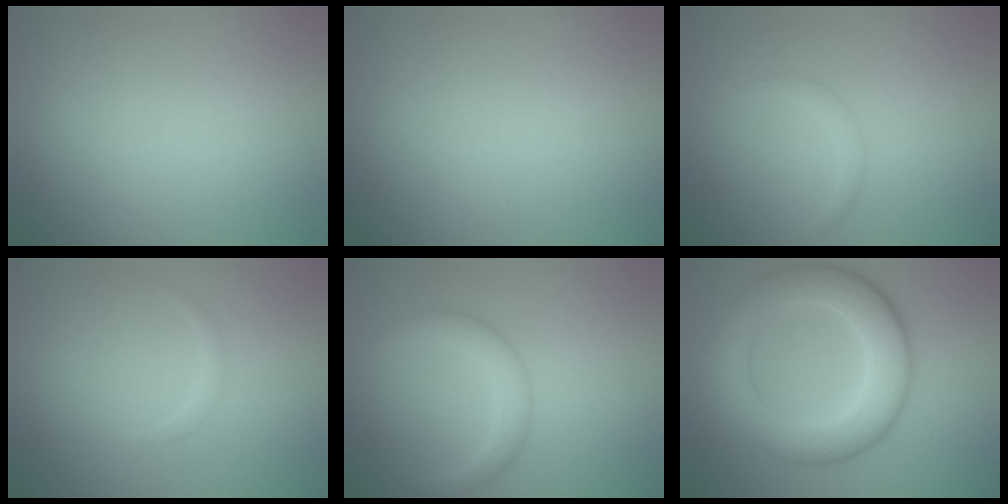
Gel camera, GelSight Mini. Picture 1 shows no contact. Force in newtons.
{"total": 0.0}
{"total": 0.9, "press": 0.9, "slide": 0.1}
{"total": 0.6, "press": 0.6, "slide": 0.0}
{"total": 2.6, "press": 2.6, "slide": 0.2}
{"total": 7.6, "press": 7.6, "slide": 0.2}